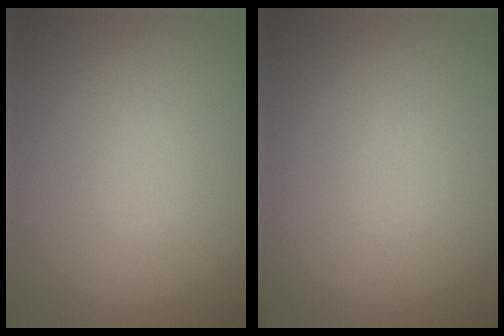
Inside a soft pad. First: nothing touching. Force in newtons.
{"total": 0.0}